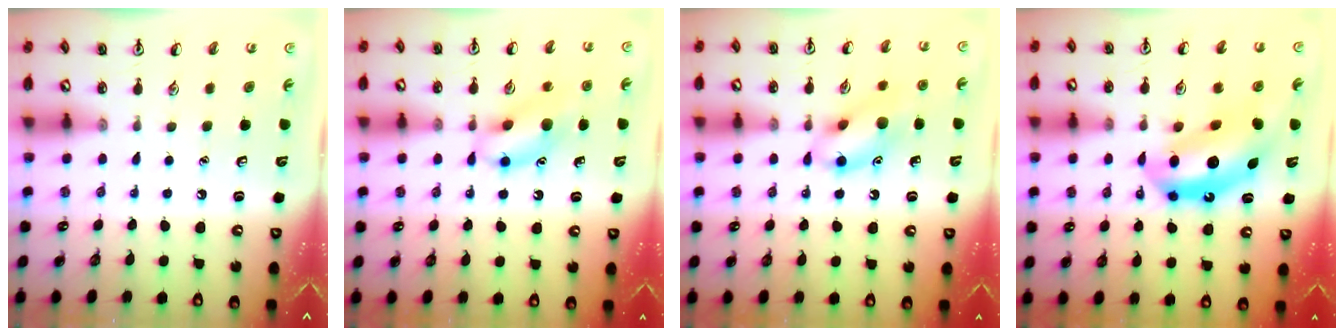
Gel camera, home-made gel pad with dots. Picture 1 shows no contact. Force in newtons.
{"total": 11.8, "press": 11.7, "slide": 1.4}
{"total": 12.8, "press": 12.7, "slide": 1.1}
{"total": 12.9, "press": 12.2, "slide": 4.0}